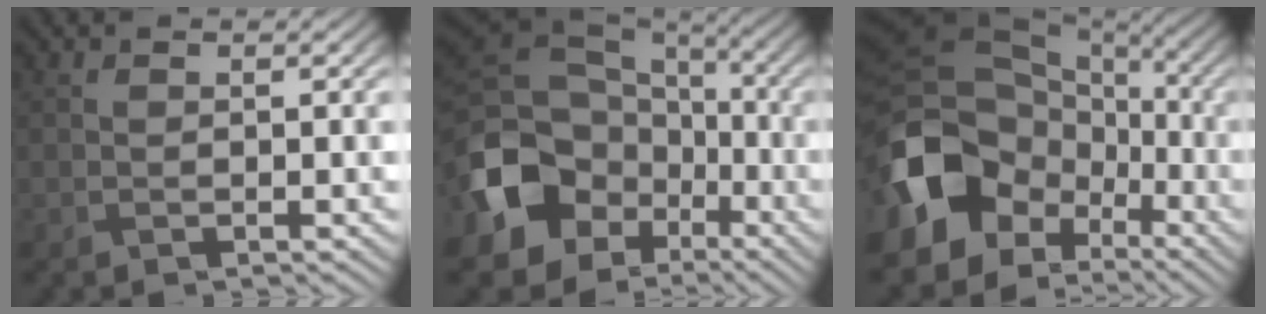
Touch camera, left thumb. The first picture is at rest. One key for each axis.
{"total": 17.1, "fx": -5.3, "fy": 13.4, "fz": 9.3, "tx": -0.244, "ty": -0.056, "tz": -0.084}
{"total": 18.7, "fx": -5.0, "fy": 14.9, "fz": 10.0, "tx": -0.250, "ty": -0.045, "tz": -0.067}